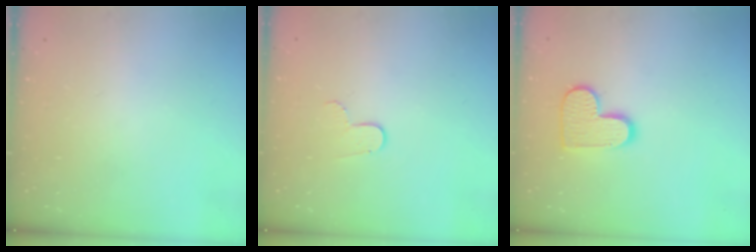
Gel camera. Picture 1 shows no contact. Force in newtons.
{"total": 4.3, "press": 4.3, "slide": 0.4}
{"total": 10.5, "press": 10.5, "slide": 0.5}